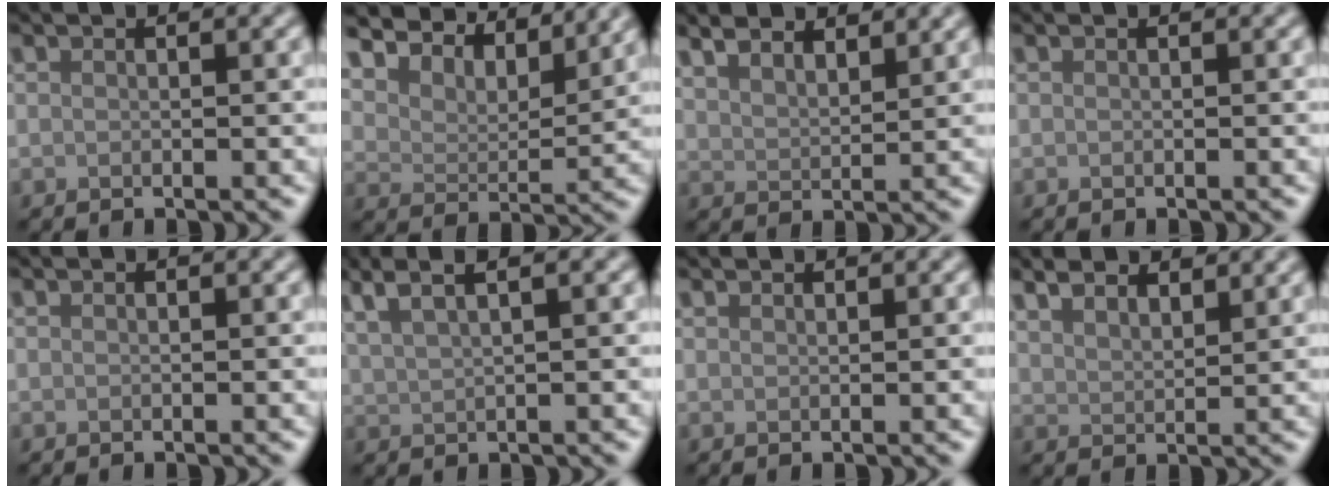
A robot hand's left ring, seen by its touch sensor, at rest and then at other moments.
{"total": 7.7, "force": [6.8, 2.4, 2.9], "torque": [-0.060, 0.006, 0.094]}
{"total": 5.4, "force": [4.4, 2.0, 2.5], "torque": [-0.041, 0.015, 0.058]}
{"total": 0.0}
{"total": 0.0}
{"total": 5.0, "force": [3.4, 1.5, 3.3], "torque": [-0.055, 0.023, 0.040]}
{"total": 0.9, "force": [0.9, 0.1, 0.0], "torque": [0.001, 0.000, 0.016]}
{"total": 4.9, "force": [4.0, 1.9, 2.3], "torque": [-0.039, 0.014, 0.053]}